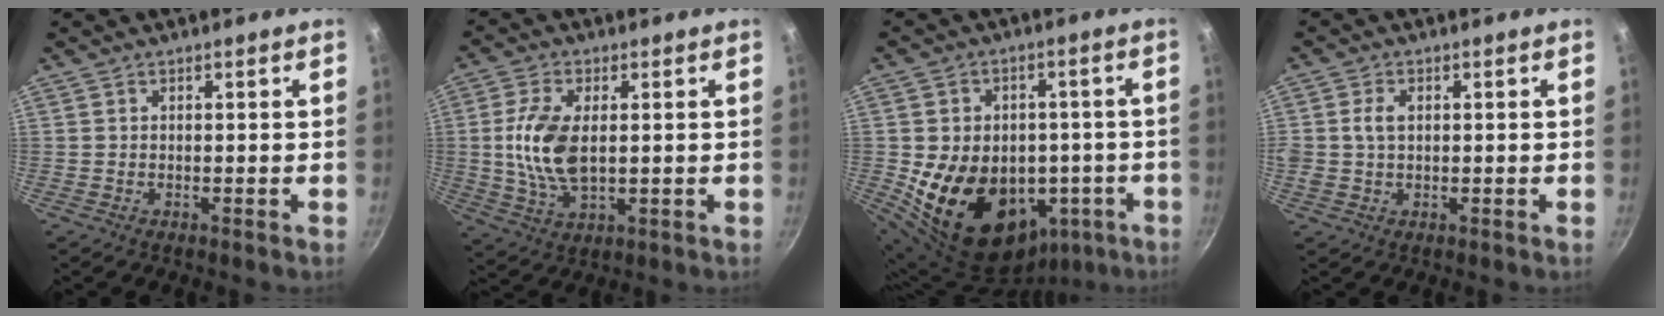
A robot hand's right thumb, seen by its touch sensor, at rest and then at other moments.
{"total": 10.9, "force": [0.8, 5.7, 9.3], "torque": [-0.184, -0.003, 0.018]}
{"total": 21.4, "force": [-4.7, 16.1, 13.3], "torque": [-0.190, 0.031, -0.046]}
{"total": 3.5, "force": [0.5, 2.5, 2.5], "torque": [-0.041, 0.005, 0.007]}